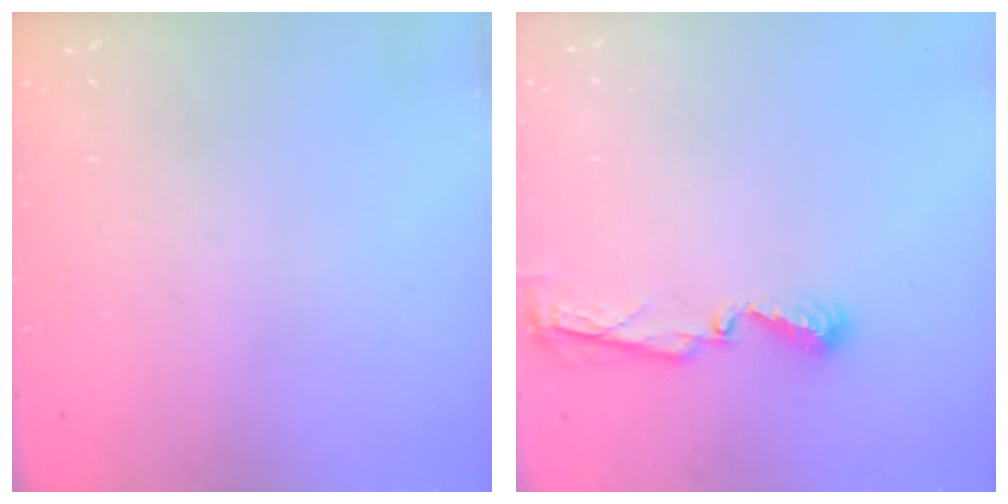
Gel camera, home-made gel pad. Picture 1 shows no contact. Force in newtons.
{"total": 5.1, "press": 5.1, "slide": 0.4}